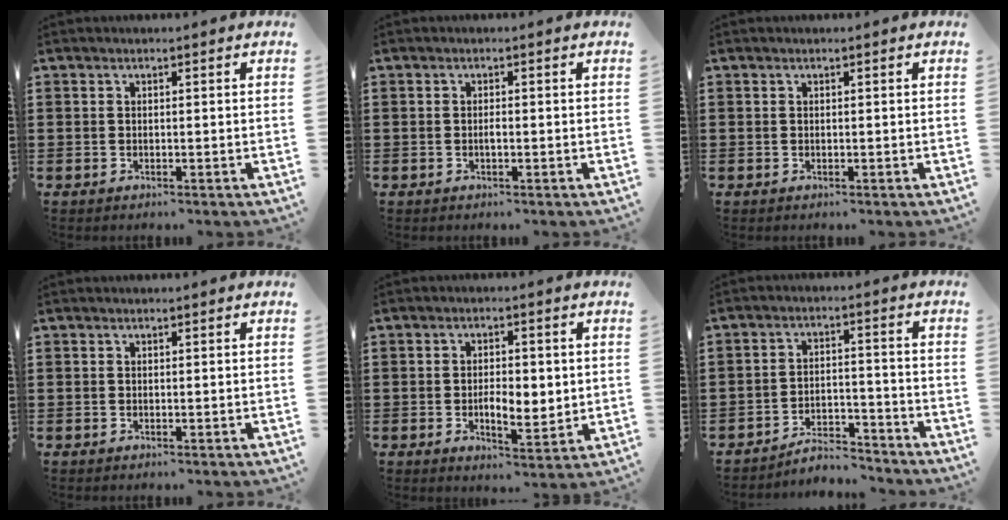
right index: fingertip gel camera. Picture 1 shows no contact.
{"total": 1.0, "force": [-0.3, 0.2, 0.9], "torque": [-0.018, -0.004, -0.004]}
{"total": 0.0}
{"total": 0.0}
{"total": 4.4, "force": [-0.3, 2.4, 3.7], "torque": [-0.058, -0.001, -0.012]}
{"total": 4.8, "force": [-4.6, 0.9, 0.7], "torque": [-0.013, 0.010, -0.093]}